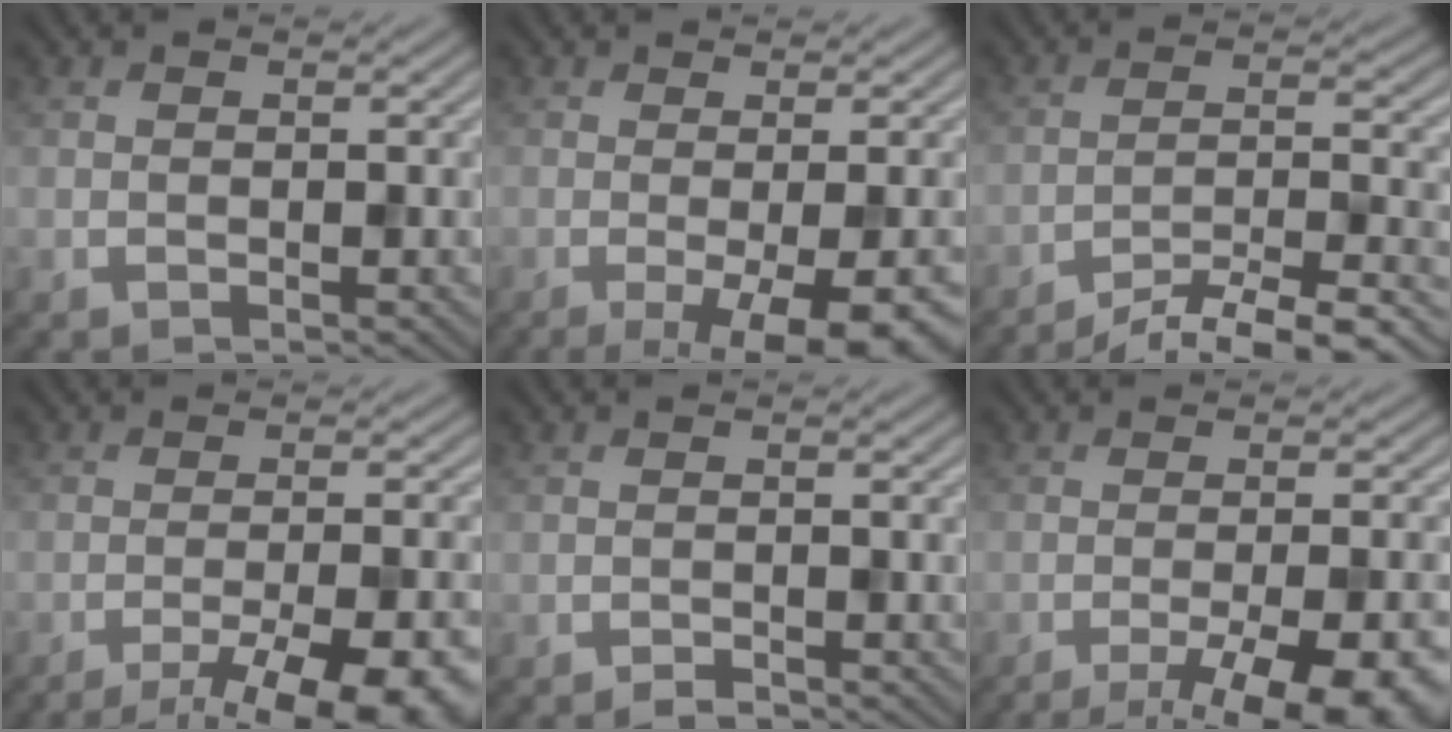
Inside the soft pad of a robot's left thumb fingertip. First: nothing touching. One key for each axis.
{"total": 9.0, "fx": -3.3, "fy": 2.5, "fz": 8.0, "tx": -0.105, "ty": -0.008, "tz": -0.038}
{"total": 9.9, "fx": -8.3, "fy": 1.7, "fz": 5.2, "tx": -0.086, "ty": -0.002, "tz": -0.124}
{"total": 13.0, "fx": -8.6, "fy": 3.8, "fz": 9.0, "tx": -0.111, "ty": -0.006, "tz": -0.098}
{"total": 0.8, "fx": -0.7, "fy": 0.1, "fz": 0.3, "tx": -0.005, "ty": 0.000, "tz": -0.015}
{"total": 13.2, "fx": -7.7, "fy": 4.0, "fz": 9.9, "tx": -0.116, "ty": -0.006, "tz": -0.086}